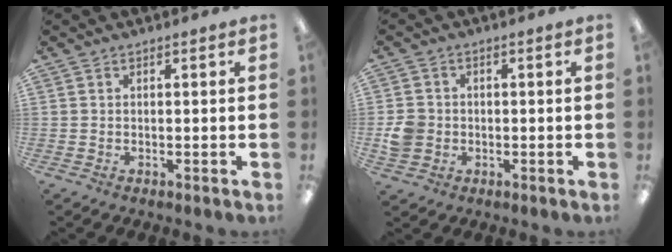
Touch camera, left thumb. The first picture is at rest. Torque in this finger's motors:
{"motor_torque": [0.02, 0.15, -0.02, -0.04, 0.03]}